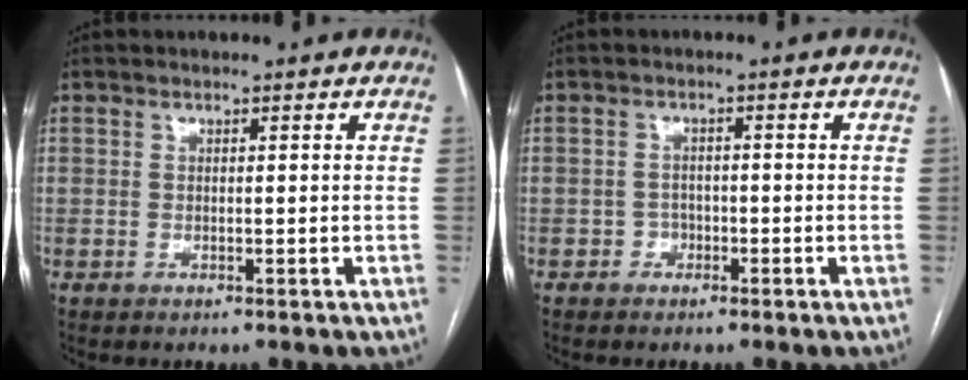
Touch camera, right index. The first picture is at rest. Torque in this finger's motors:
{"motor_torque": [0.03, -0.05, -0.06, 0.00]}